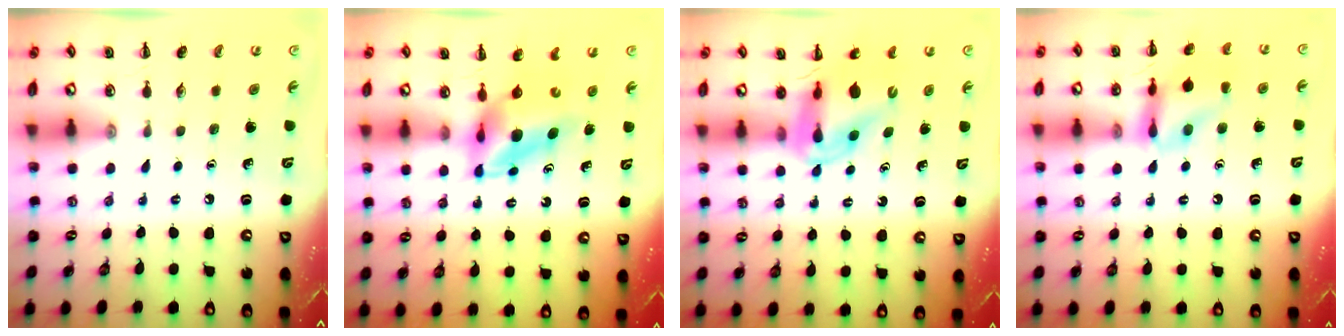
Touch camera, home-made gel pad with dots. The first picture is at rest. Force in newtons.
{"total": 5.8, "press": 5.6, "slide": 1.5}
{"total": 11.6, "press": 11.0, "slide": 3.5}
{"total": 14.2, "press": 14.1, "slide": 1.4}